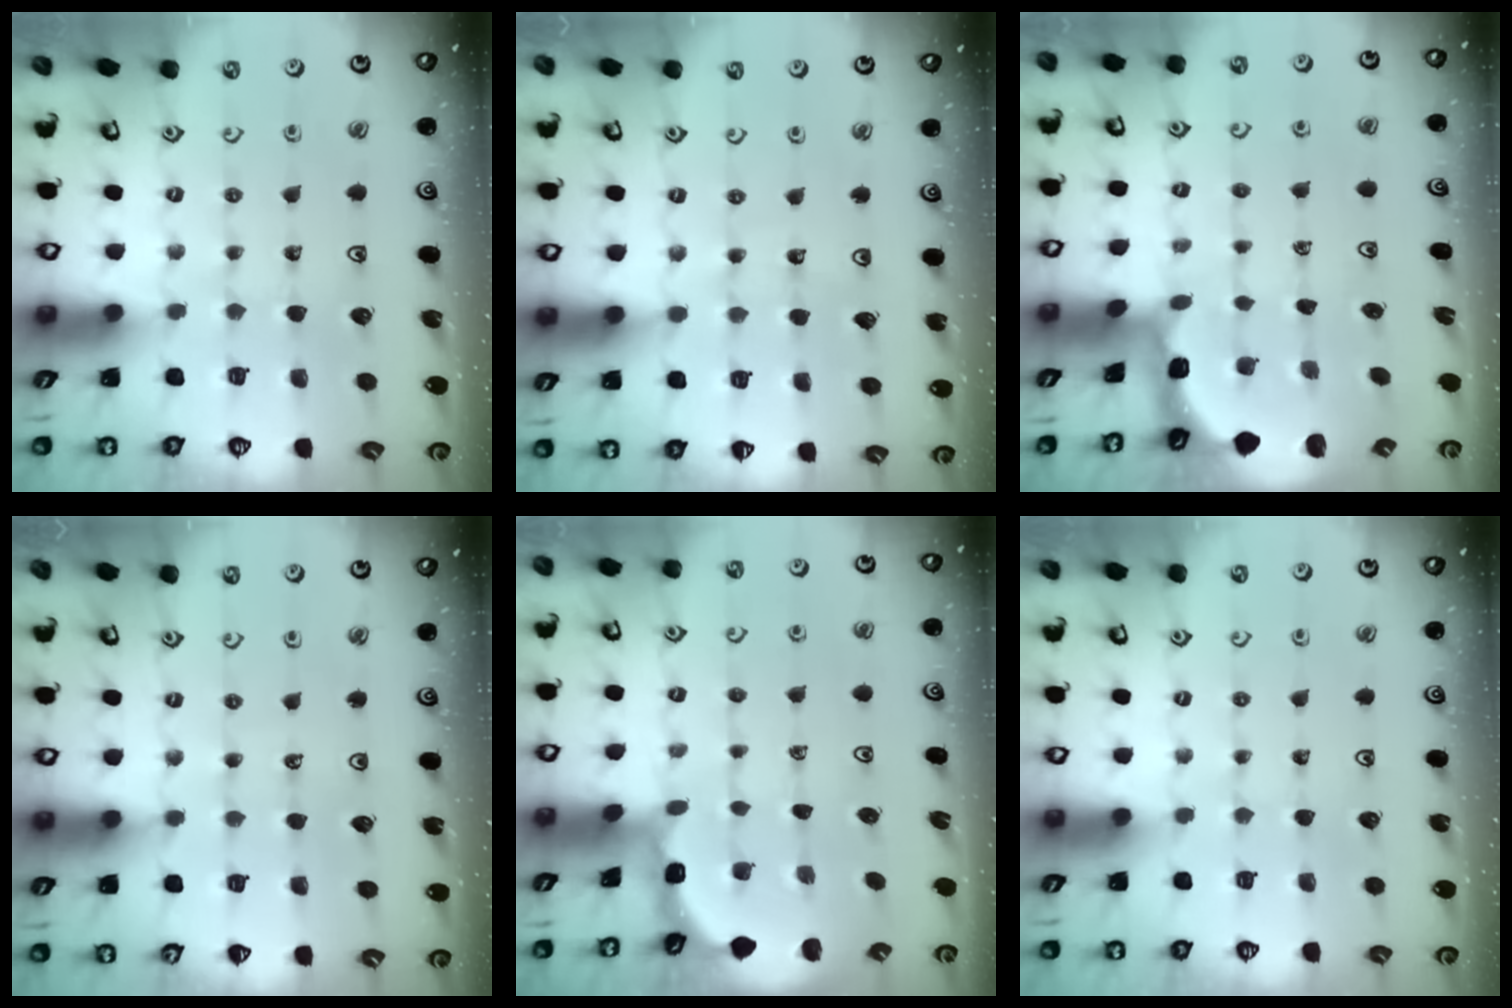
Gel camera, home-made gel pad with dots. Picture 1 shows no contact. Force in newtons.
{"total": 5.1, "press": 5.1, "slide": 0.3}
{"total": 2.0, "press": 2.0, "slide": 0.3}
{"total": 3.6, "press": 3.6, "slide": 0.4}
{"total": 1.9, "press": 1.9, "slide": 0.2}
{"total": 0.0}